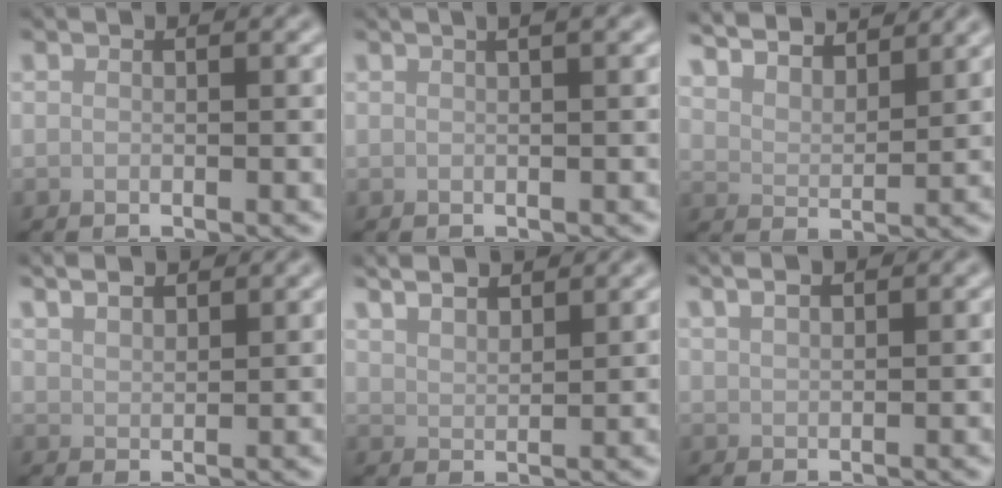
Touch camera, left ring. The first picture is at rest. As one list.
[{"total": 3.6, "force": [1.8, 1.6, 2.6], "torque": [-0.011, 0.015, -0.001]}, {"total": 7.8, "force": [6.8, 2.1, 3.2], "torque": [-0.047, 0.011, 0.091]}, {"total": 3.8, "force": [3.2, 1.1, 1.8], "torque": [-0.018, 0.018, 0.036]}, {"total": 4.7, "force": [4.0, 1.2, 2.1], "torque": [-0.022, 0.017, 0.048]}, {"total": 3.7, "force": [2.6, 1.4, 2.2], "torque": [-0.020, 0.023, 0.019]}]